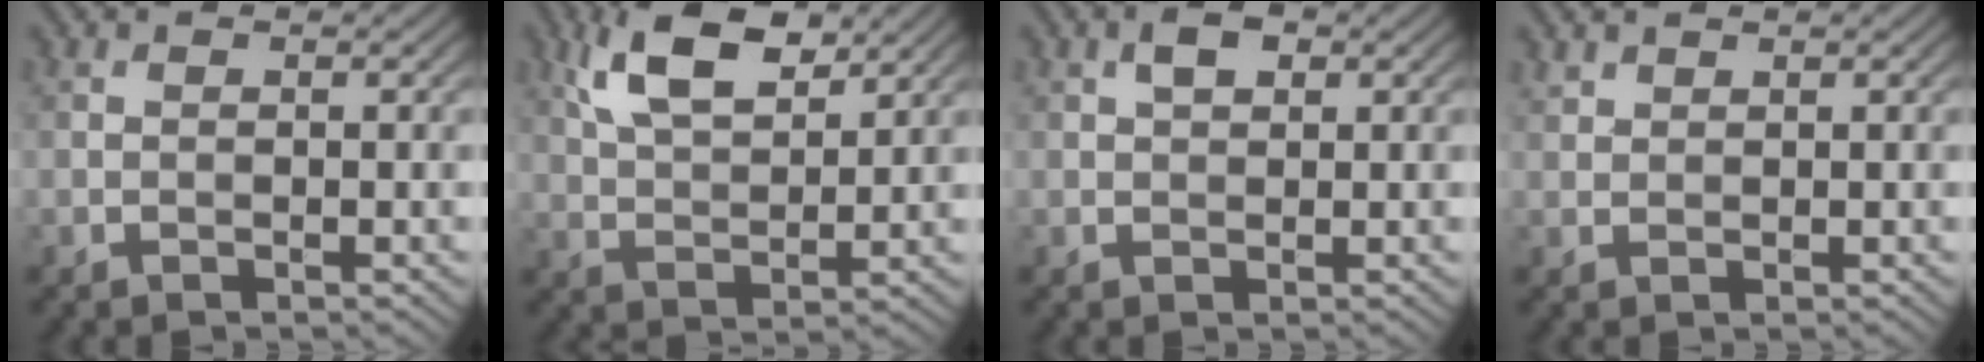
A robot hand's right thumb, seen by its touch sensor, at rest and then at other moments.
{"total": 7.9, "force": [4.6, 3.2, 5.6], "torque": [-0.120, 0.007, 0.093]}
{"total": 2.3, "force": [0.9, 1.3, 1.7], "torque": [-0.029, 0.007, 0.013]}
{"total": 1.1, "force": [1.0, 0.4, 0.2], "torque": [-0.009, 0.002, 0.027]}